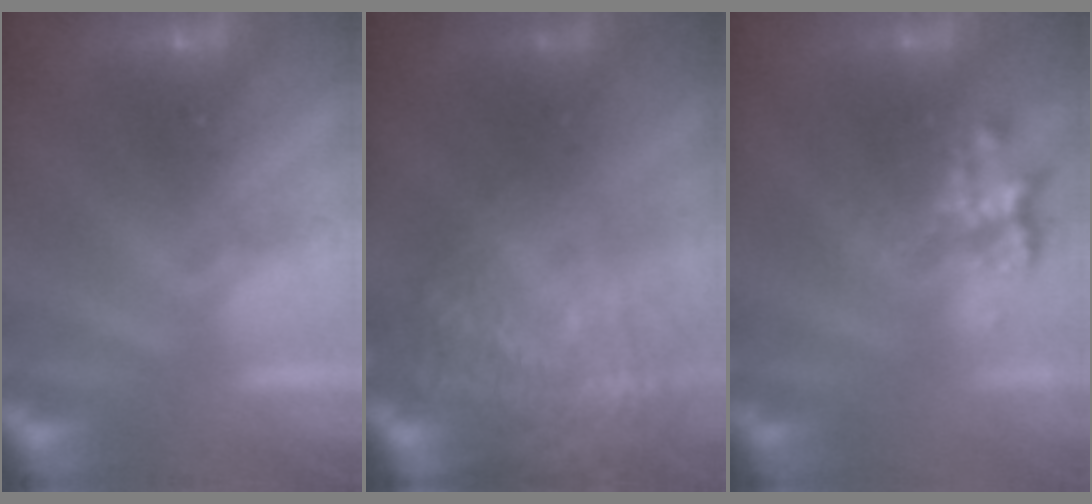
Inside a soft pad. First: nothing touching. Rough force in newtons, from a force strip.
{"total": 7.6}
{"total": 2.3}